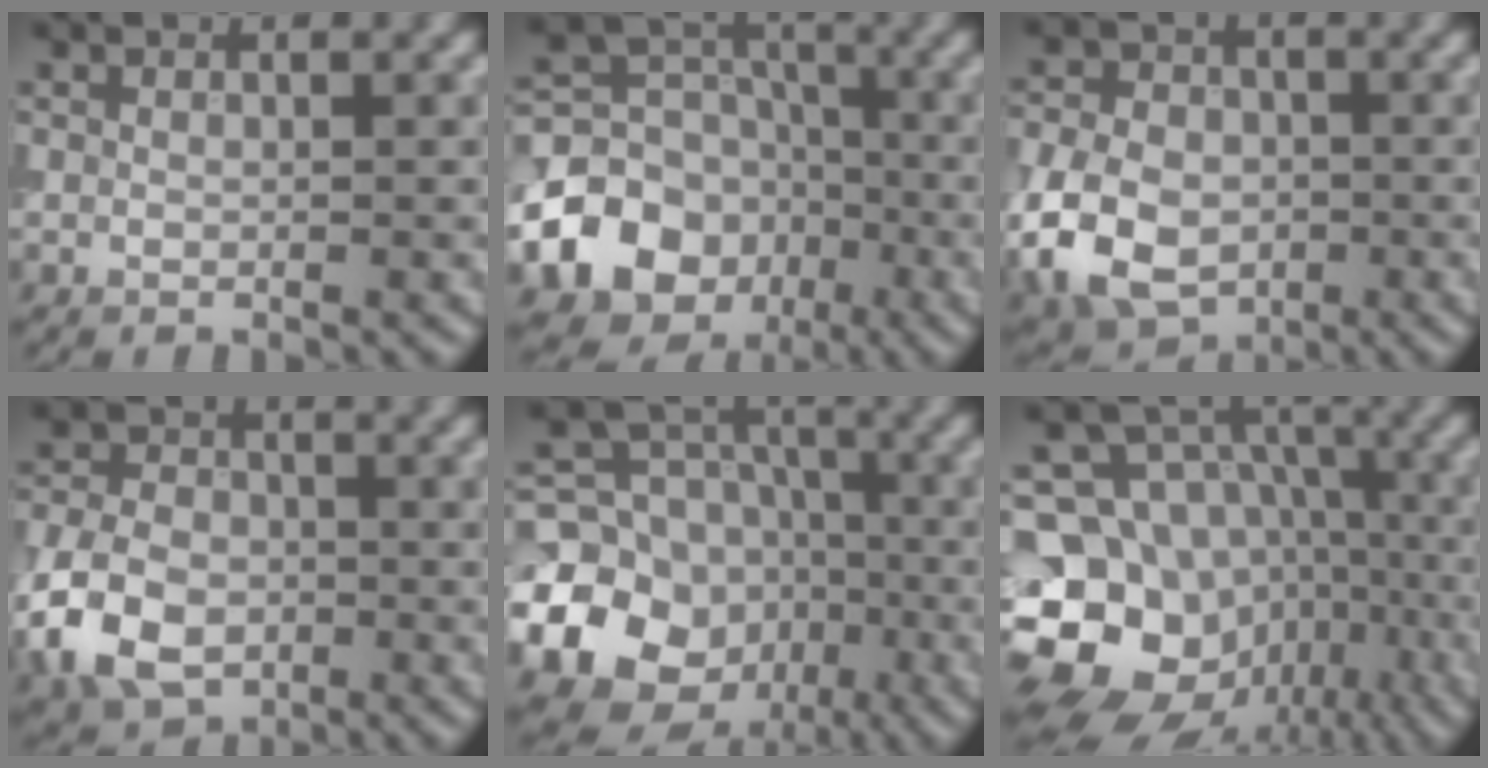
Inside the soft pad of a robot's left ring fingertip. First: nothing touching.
{"total": 9.4, "force": [-3.6, 7.8, 3.7], "torque": [-0.067, -0.003, -0.071]}
{"total": 8.9, "force": [-2.7, 6.6, 5.4], "torque": [-0.117, -0.015, -0.063]}
{"total": 8.2, "force": [-3.2, 5.8, 4.9], "torque": [-0.116, -0.012, -0.073]}
{"total": 14.4, "force": [-4.0, 12.6, 5.7], "torque": [-0.128, -0.030, -0.086]}
{"total": 16.8, "force": [-5.5, 14.4, 6.8], "torque": [-0.154, -0.009, -0.090]}